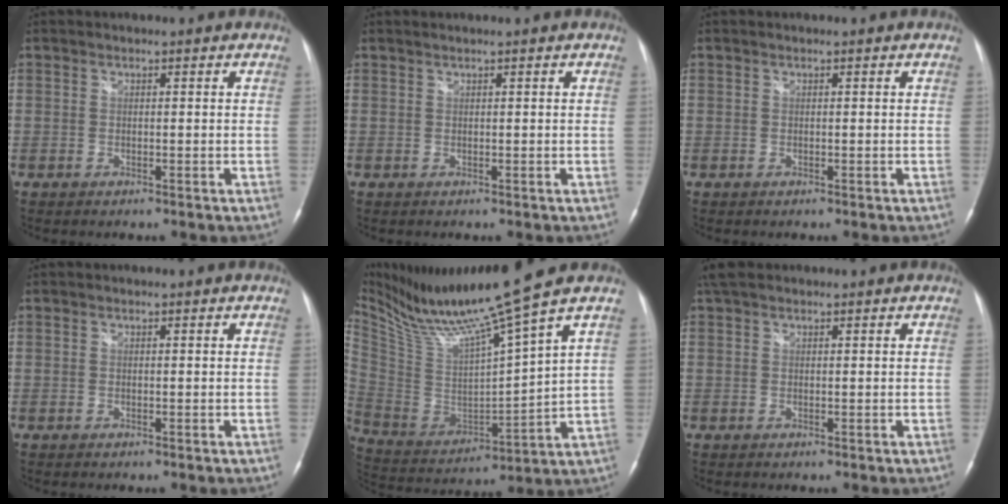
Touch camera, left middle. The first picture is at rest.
{"total": 0.6, "force": [0.5, -0.1, 0.3], "torque": [-0.009, 0.007, 0.014]}
{"total": 0.0}
{"total": 0.0}
{"total": 16.4, "force": [13.5, -2.6, 9.0], "torque": [-0.177, -0.037, 0.257]}
{"total": 2.7, "force": [2.1, 1.1, 1.4], "torque": [-0.034, 0.026, 0.040]}